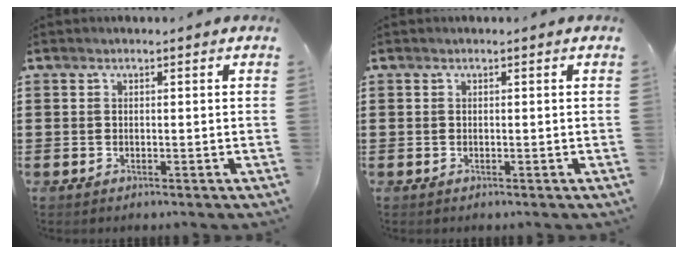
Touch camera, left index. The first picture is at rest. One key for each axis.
{"total": 0.0}